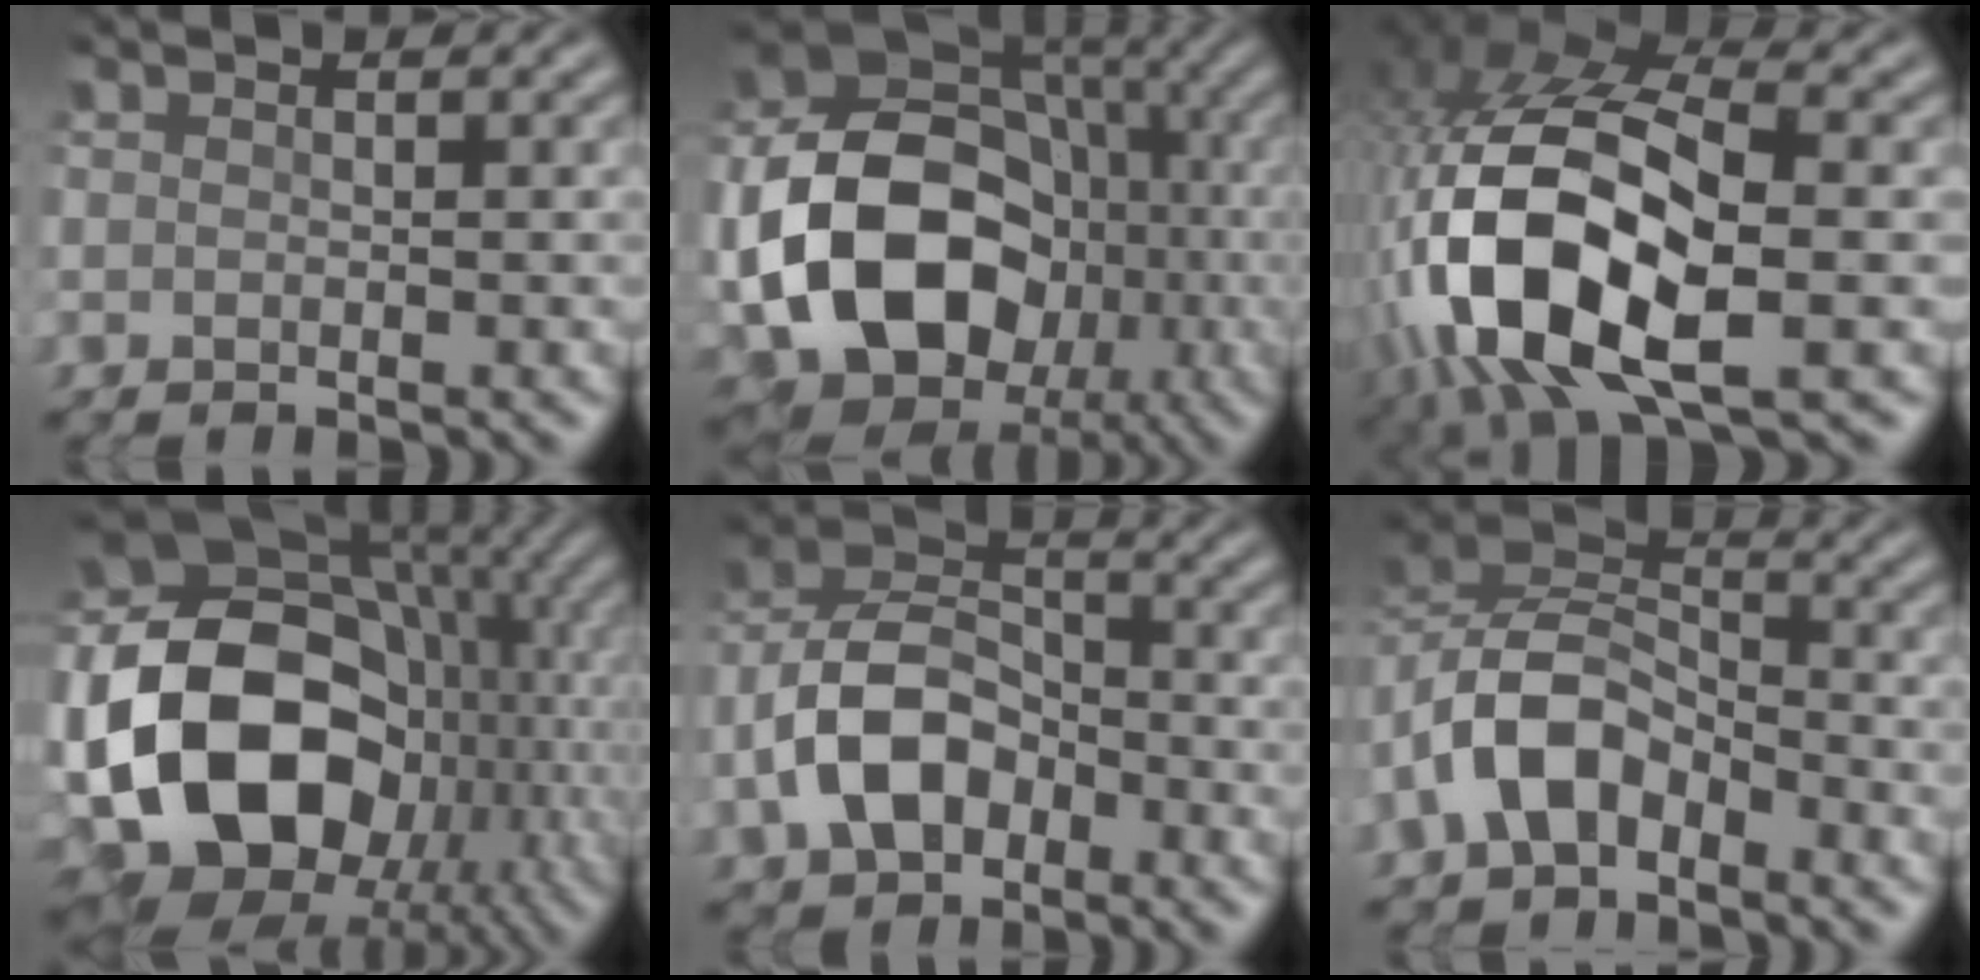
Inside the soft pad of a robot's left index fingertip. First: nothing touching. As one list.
[{"total": 16.7, "force": [-4.0, 12.7, 10.0], "torque": [-0.171, -0.015, -0.081]}, {"total": 15.2, "force": [-3.8, 7.6, 12.6], "torque": [-0.283, -0.017, -0.057]}, {"total": 17.8, "force": [-3.0, 13.5, 11.2], "torque": [-0.219, -0.010, -0.043]}, {"total": 7.4, "force": [-2.9, 4.8, 4.8], "torque": [-0.097, 0.014, -0.065]}, {"total": 6.5, "force": [-3.2, 3.7, 4.3], "torque": [-0.091, 0.012, -0.074]}]